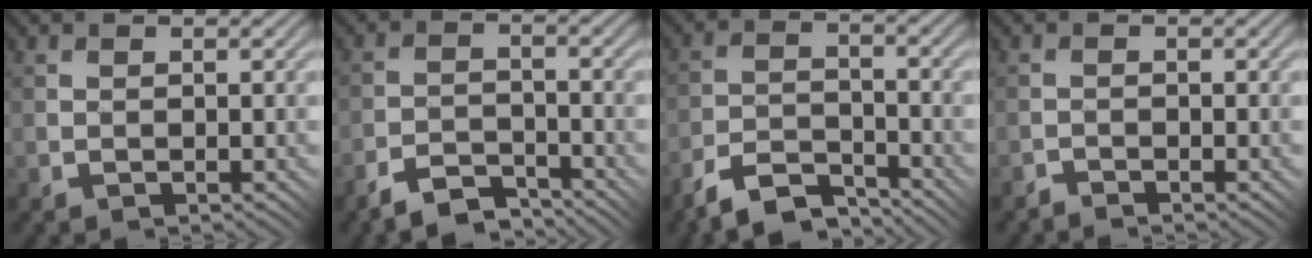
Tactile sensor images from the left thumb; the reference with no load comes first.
{"total": 4.8, "force": [-4.3, 1.0, 1.8], "torque": [-0.028, 0.002, -0.087]}
{"total": 6.8, "force": [-5.9, 1.8, 2.9], "torque": [-0.050, 0.001, -0.120]}
{"total": 1.0, "force": [-1.0, -0.1, 0.2], "torque": [-0.001, 0.005, -0.022]}